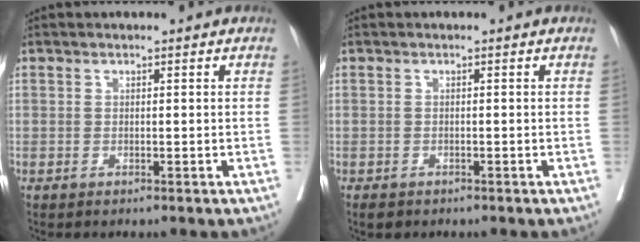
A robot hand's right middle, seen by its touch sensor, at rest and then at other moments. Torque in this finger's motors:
{"motor_torque": [0.60, -0.31, 0.02, 0.00]}